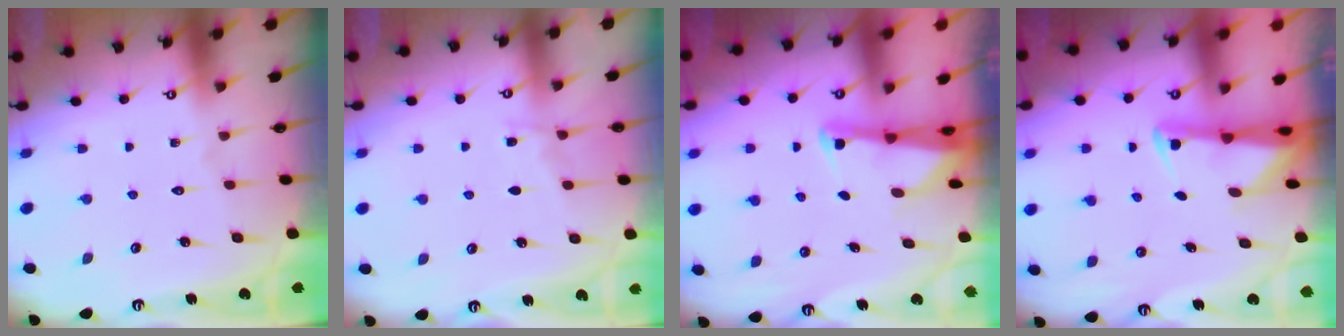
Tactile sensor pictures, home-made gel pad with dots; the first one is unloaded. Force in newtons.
{"total": 5.7, "press": 5.7, "slide": 0.6}
{"total": 2.4, "press": 2.4, "slide": 0.2}
{"total": 2.3, "press": 2.2, "slide": 0.4}